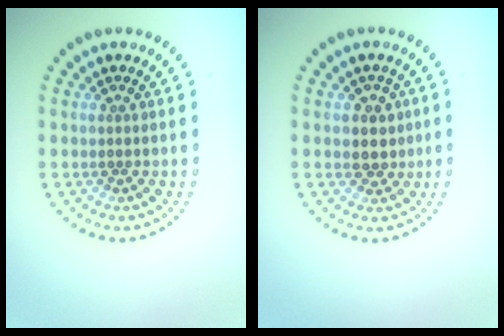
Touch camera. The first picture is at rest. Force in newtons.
{"total": 2.1, "press": 1.9, "slide": 0.8}